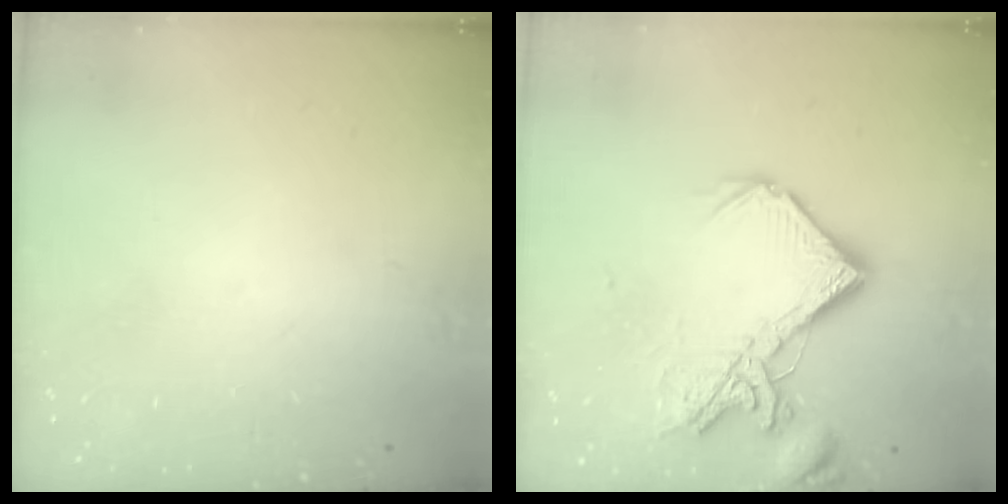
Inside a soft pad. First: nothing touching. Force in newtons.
{"total": 15.5, "press": 15.4, "slide": 1.5}